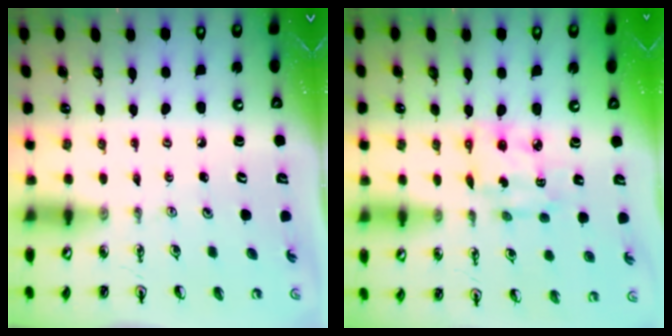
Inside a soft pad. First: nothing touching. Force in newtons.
{"total": 7.8, "press": 7.8, "slide": 0.7}